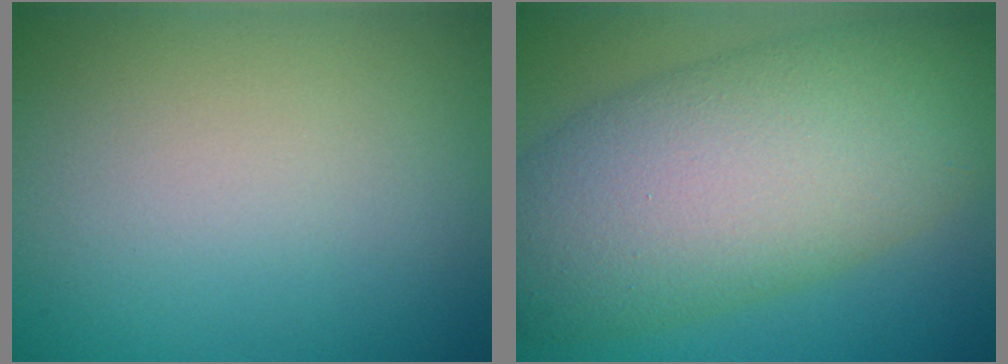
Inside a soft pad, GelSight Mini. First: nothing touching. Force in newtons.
{"total": 12.3, "press": 12.3, "slide": 0.4}